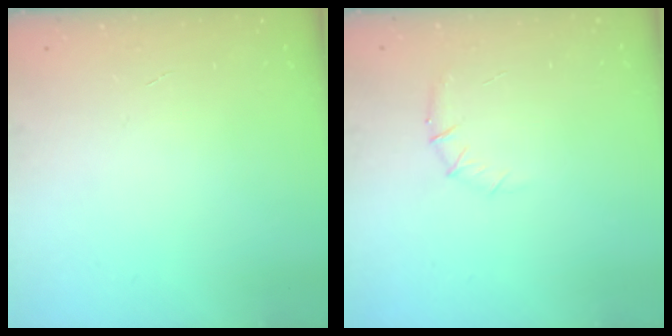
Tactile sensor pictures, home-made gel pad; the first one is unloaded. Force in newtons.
{"total": 6.2, "press": 6.0, "slide": 1.8}